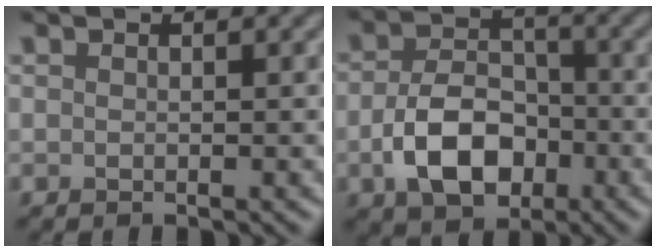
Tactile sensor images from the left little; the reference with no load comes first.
{"total": 6.4, "force": [-2.2, 4.2, 4.3], "torque": [-0.084, -0.005, -0.038]}